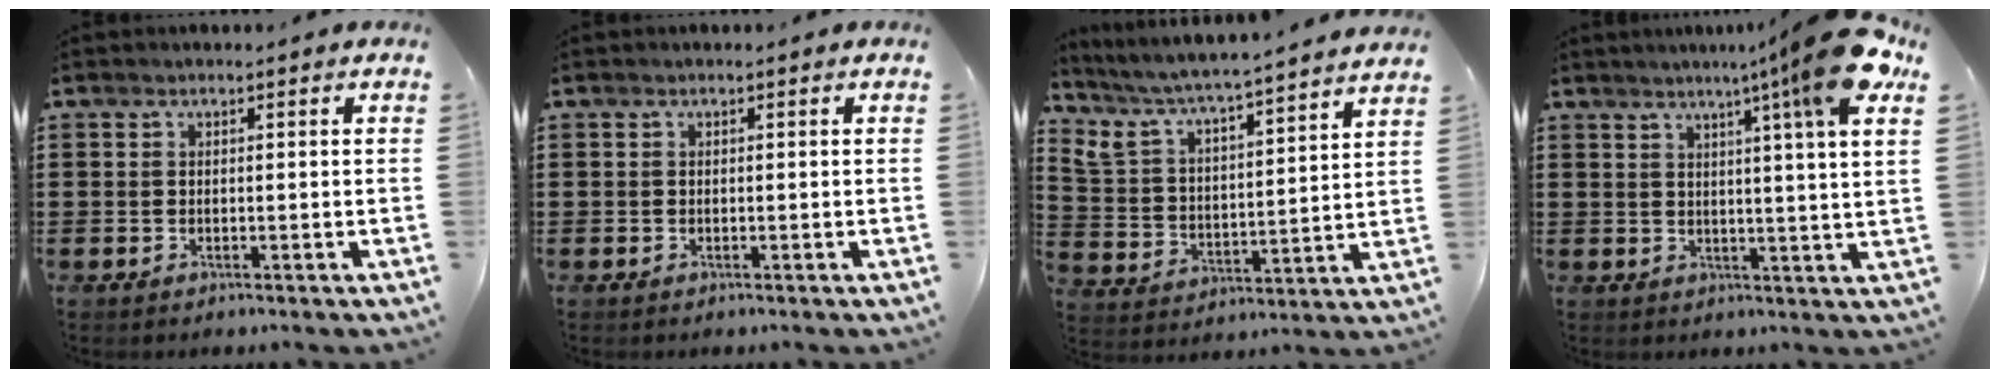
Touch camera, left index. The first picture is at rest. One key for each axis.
{"total": 0.0}
{"total": 4.4, "fx": 4.3, "fy": 0.2, "fz": 1.0, "tx": -0.047, "ty": -0.042, "tz": 0.063}
{"total": 10.8, "fx": 6.2, "fy": -1.4, "fz": 8.6, "tx": -0.148, "ty": -0.018, "tz": 0.094}